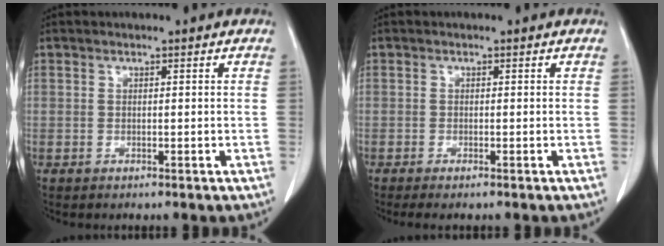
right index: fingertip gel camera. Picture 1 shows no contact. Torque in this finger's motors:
{"motor_torque": [-0.07, 0.09, 0.07, 0.03]}